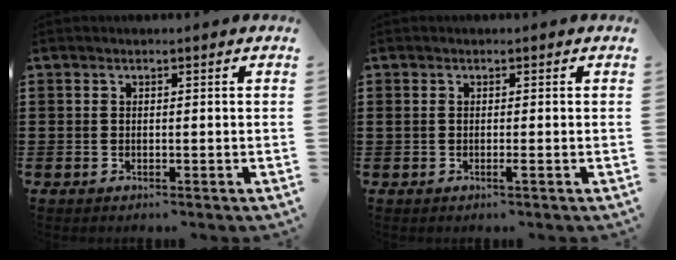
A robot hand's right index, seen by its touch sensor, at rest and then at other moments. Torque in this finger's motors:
{"motor_torque": [1.75, 0.24, 0.48, 0.20]}